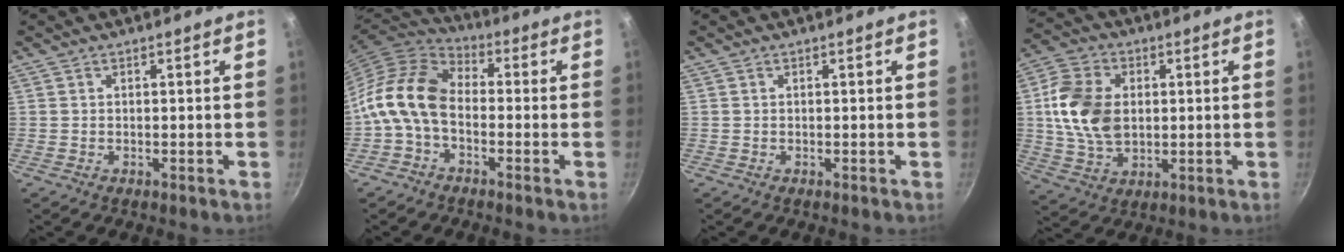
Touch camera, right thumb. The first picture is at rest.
{"total": 11.1, "force": [-2.3, 7.4, 8.0], "torque": [-0.145, 0.041, -0.067]}
{"total": 0.0}
{"total": 13.5, "force": [1.3, 9.4, 9.6], "torque": [-0.168, 0.000, 0.023]}